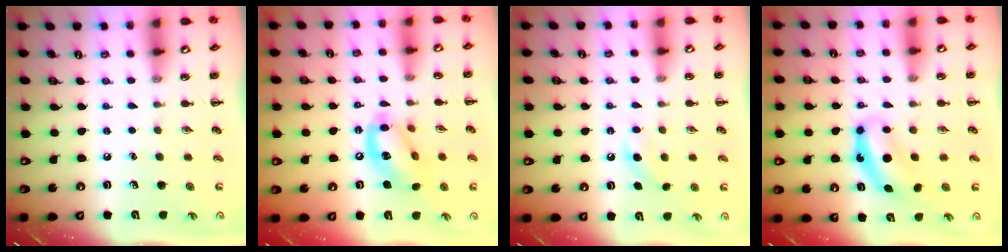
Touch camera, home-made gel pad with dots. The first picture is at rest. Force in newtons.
{"total": 13.3, "press": 12.9, "slide": 3.2}
{"total": 6.2, "press": 6.0, "slide": 1.8}
{"total": 7.4, "press": 7.4, "slide": 0.2}